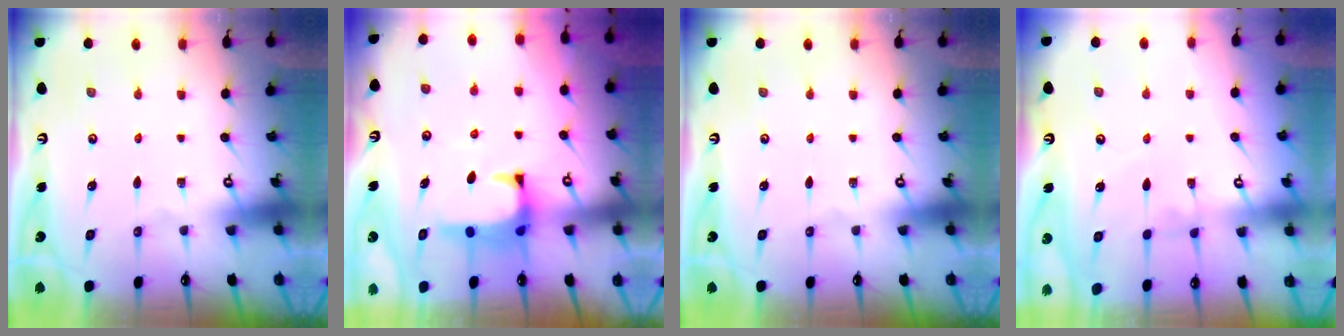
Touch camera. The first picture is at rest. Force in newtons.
{"total": 1.4, "press": 1.2, "slide": 0.8}
{"total": 0.0}
{"total": 2.9, "press": 2.9, "slide": 0.4}